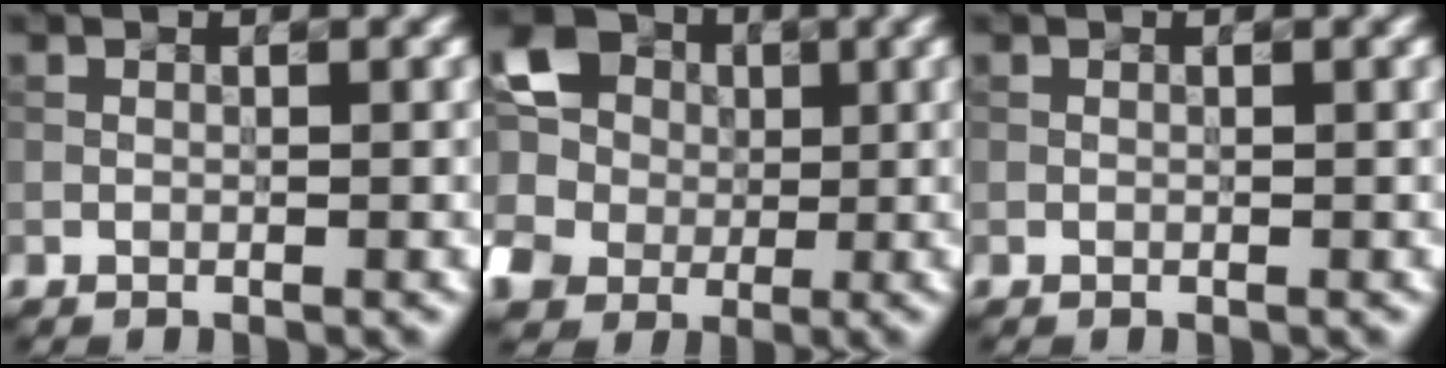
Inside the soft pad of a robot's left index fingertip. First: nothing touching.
{"total": 8.6, "force": [0.6, 7.9, 3.2], "torque": [-0.093, 0.012, -0.008]}
{"total": 0.0}